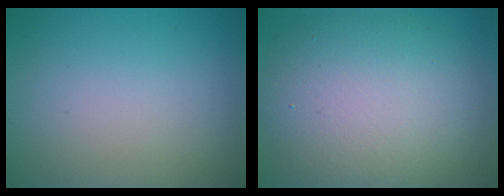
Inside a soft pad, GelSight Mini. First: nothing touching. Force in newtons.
{"total": 10.7, "press": 10.7, "slide": 0.5}